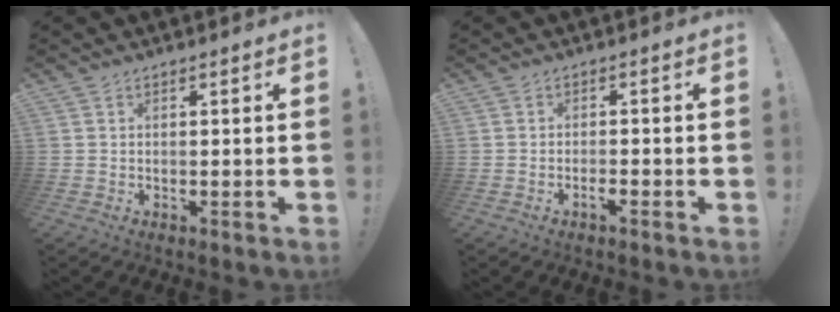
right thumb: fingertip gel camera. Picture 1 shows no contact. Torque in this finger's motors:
{"motor_torque": [0.72, -0.06, 0.24, -0.41, -0.01]}